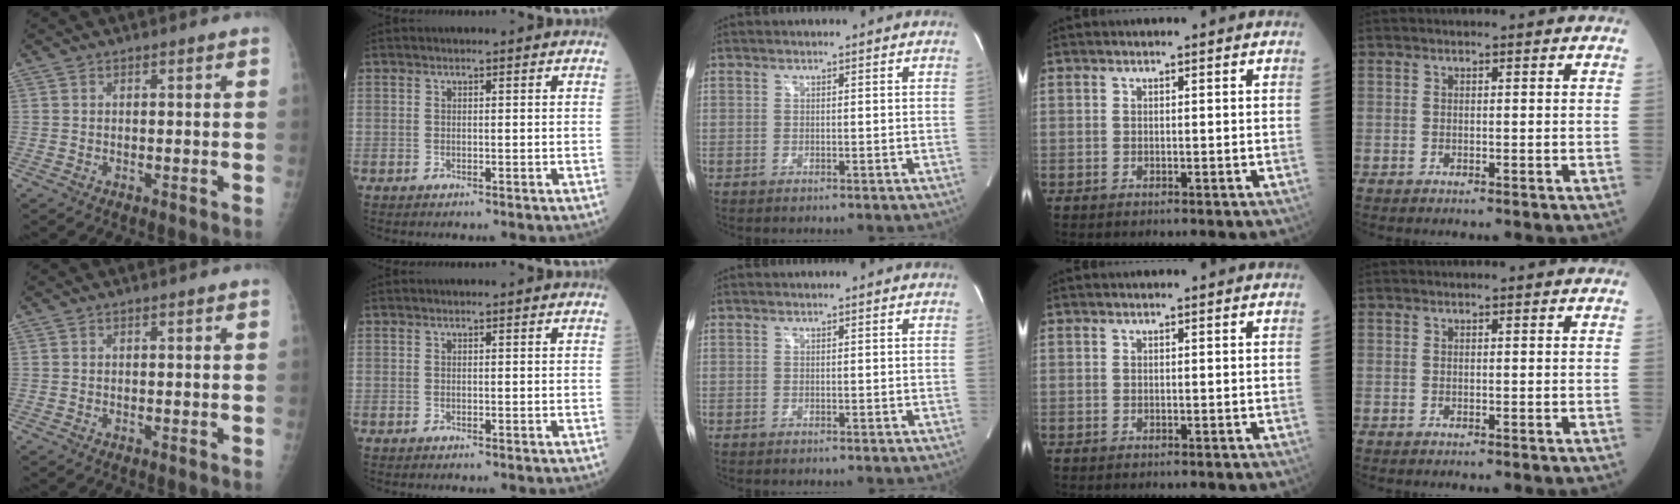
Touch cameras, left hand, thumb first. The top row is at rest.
{}